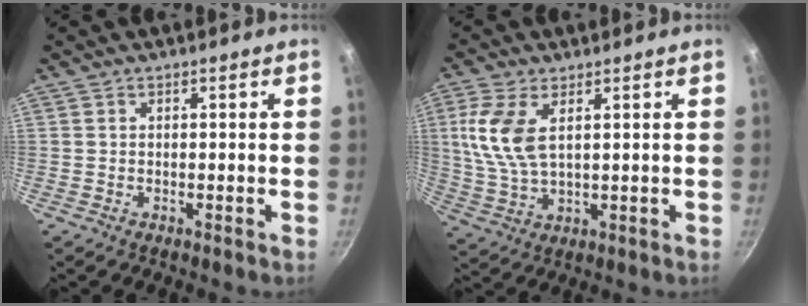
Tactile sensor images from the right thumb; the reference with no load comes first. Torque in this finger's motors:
{"motor_torque": [0.26, 0.14, 1.04, 0.46, 0.37]}